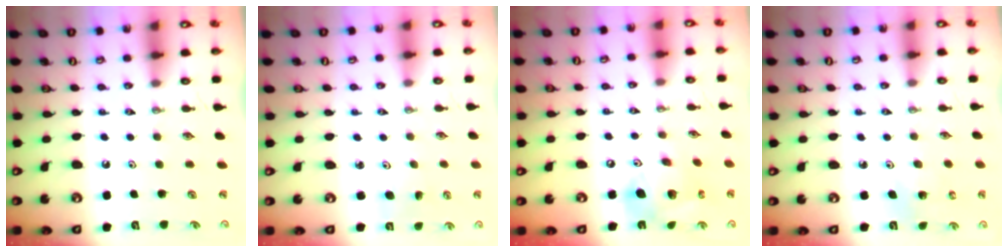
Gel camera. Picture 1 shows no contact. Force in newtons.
{"total": 3.6, "press": 3.5, "slide": 0.4}
{"total": 16.8, "press": 16.4, "slide": 3.4}
{"total": 2.7, "press": 2.7, "slide": 0.2}